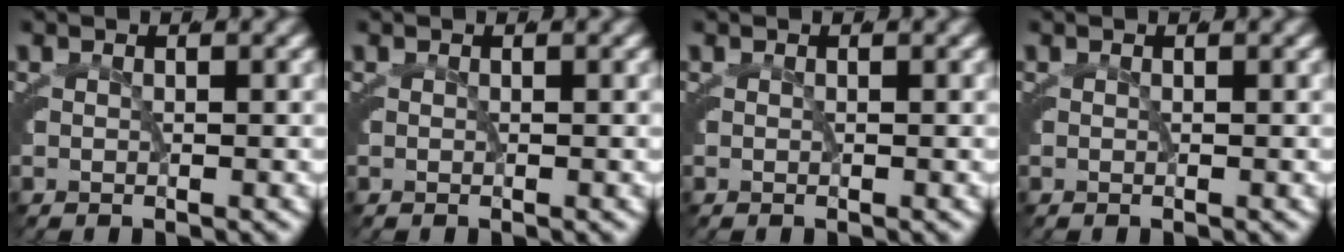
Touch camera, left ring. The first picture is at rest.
{"total": 0.0}
{"total": 0.0}
{"total": 0.0}